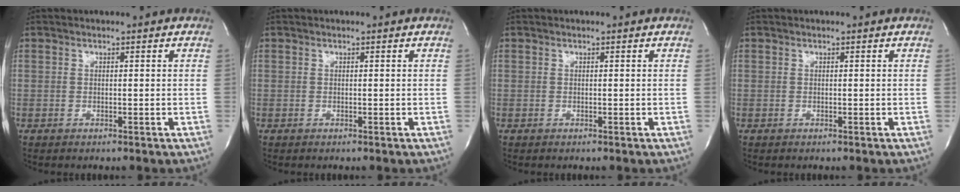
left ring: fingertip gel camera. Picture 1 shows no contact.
{"total": 0.0}
{"total": 0.0}
{"total": 0.0}